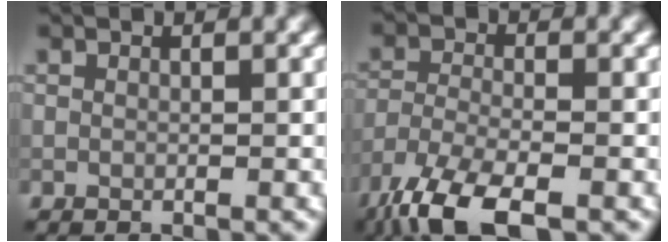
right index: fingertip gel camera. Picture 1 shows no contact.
{"total": 7.7, "force": [-5.6, 2.2, 4.8], "torque": [-0.098, -0.018, -0.116]}